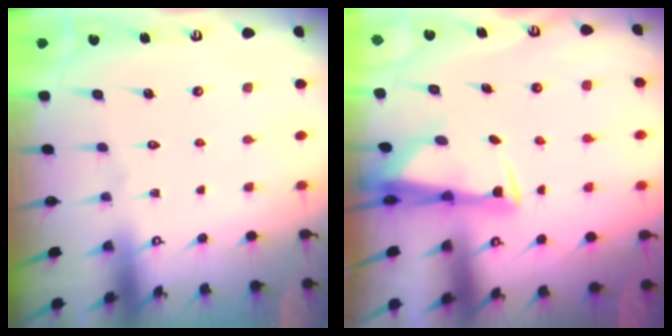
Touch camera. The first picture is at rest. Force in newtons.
{"total": 2.8, "press": 2.7, "slide": 0.9}